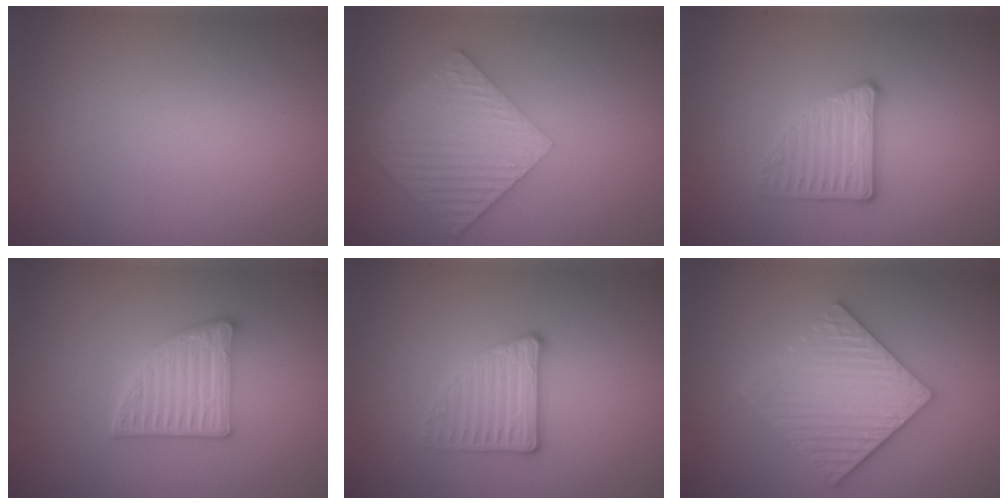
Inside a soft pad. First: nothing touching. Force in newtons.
{"total": 6.4, "press": 4.6, "slide": 4.5}
{"total": 2.9, "press": 2.8, "slide": 0.7}
{"total": 4.6, "press": 3.7, "slide": 2.7}
{"total": 2.9, "press": 2.8, "slide": 0.7}
{"total": 5.9, "press": 5.8, "slide": 1.1}